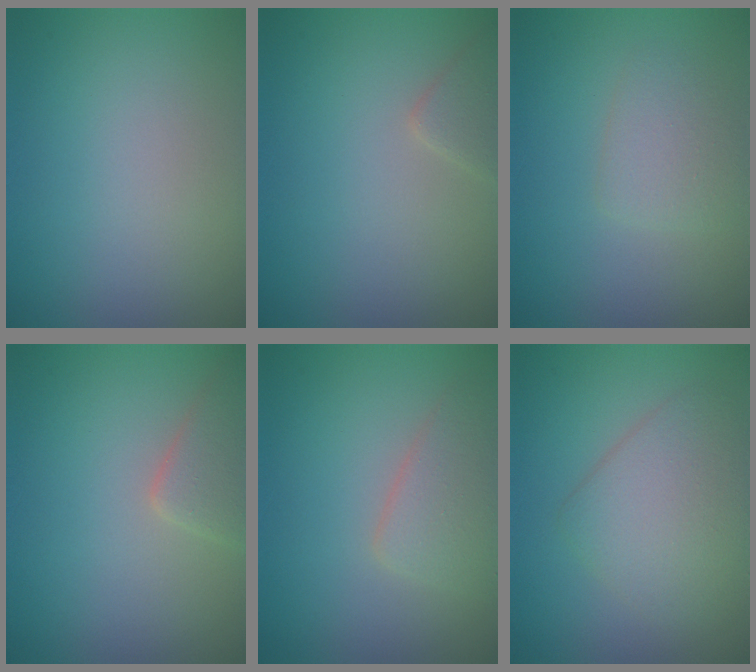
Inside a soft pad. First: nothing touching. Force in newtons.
{"total": 1.6, "press": 1.6, "slide": 0.1}
{"total": 2.0, "press": 2.0, "slide": 0.0}
{"total": 2.8, "press": 2.8, "slide": 0.2}
{"total": 2.8, "press": 2.8, "slide": 0.2}
{"total": 4.1, "press": 4.1, "slide": 0.1}